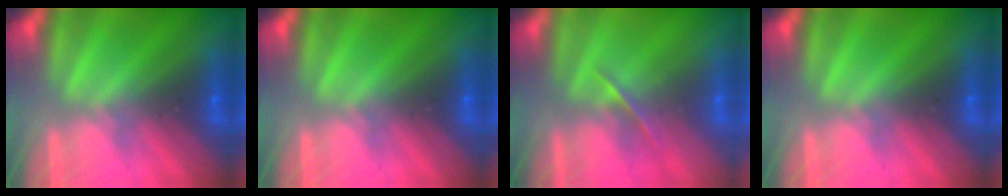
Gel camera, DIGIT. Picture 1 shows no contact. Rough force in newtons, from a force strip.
{"total": 0.0}
{"total": 1.4}
{"total": 0.0}